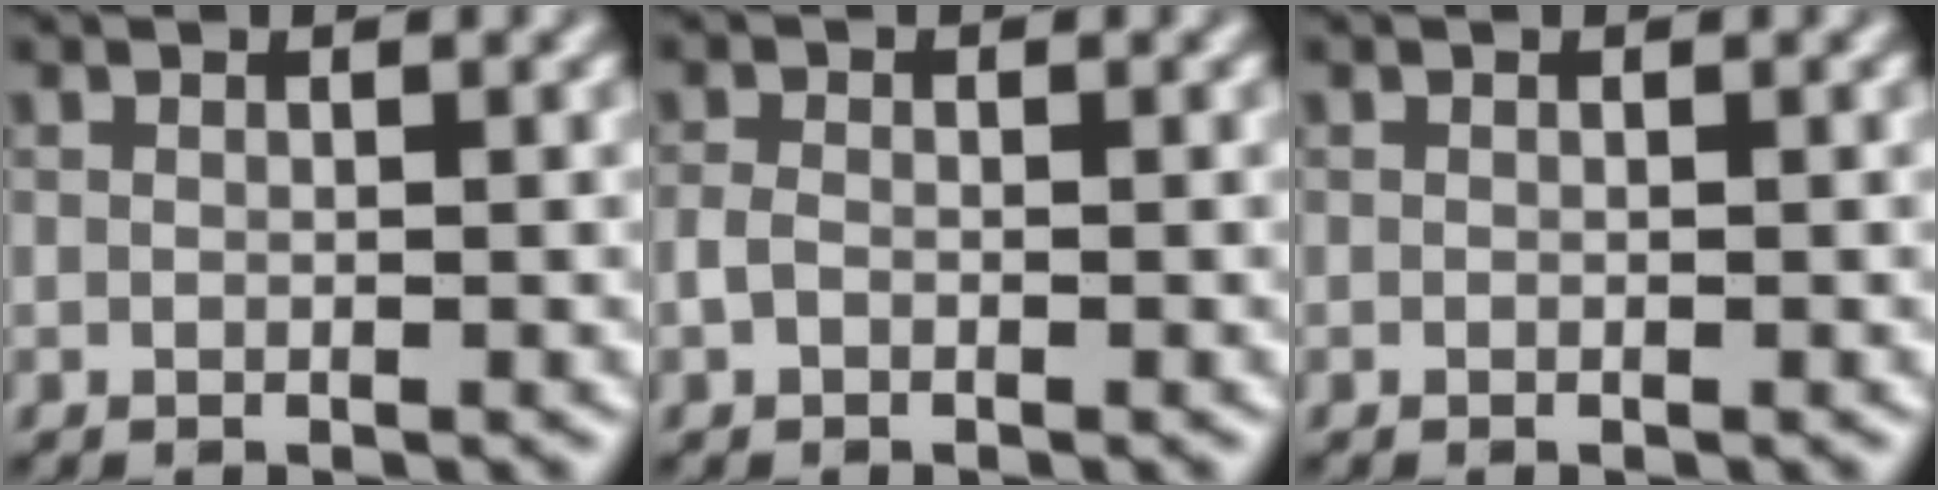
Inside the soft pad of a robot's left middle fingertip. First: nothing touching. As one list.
[{"total": 0.9, "force": [-0.4, 0.6, 0.6], "torque": [-0.015, 0.001, -0.012]}, {"total": 0.0}]